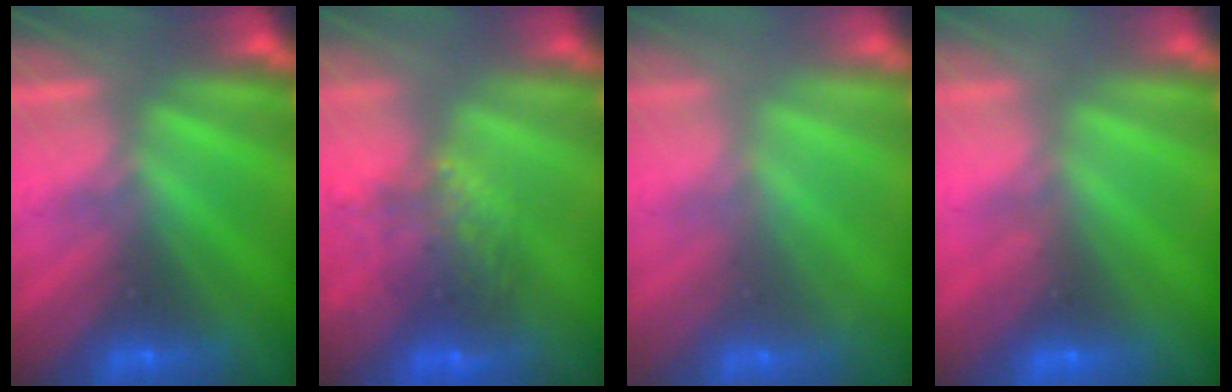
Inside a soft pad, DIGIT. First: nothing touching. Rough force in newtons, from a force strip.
{"total": 7.8}
{"total": 2.2}
{"total": 5.4}